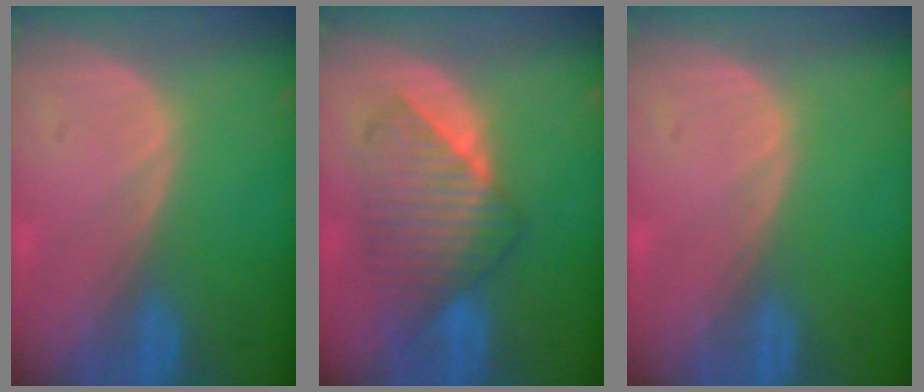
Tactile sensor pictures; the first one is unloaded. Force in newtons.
{"total": 7.6, "press": 7.5, "slide": 0.7}
{"total": 0.0}